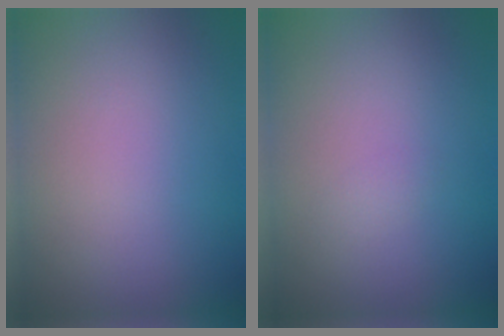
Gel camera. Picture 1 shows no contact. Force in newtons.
{"total": 0.5, "press": 0.5, "slide": 0.0}